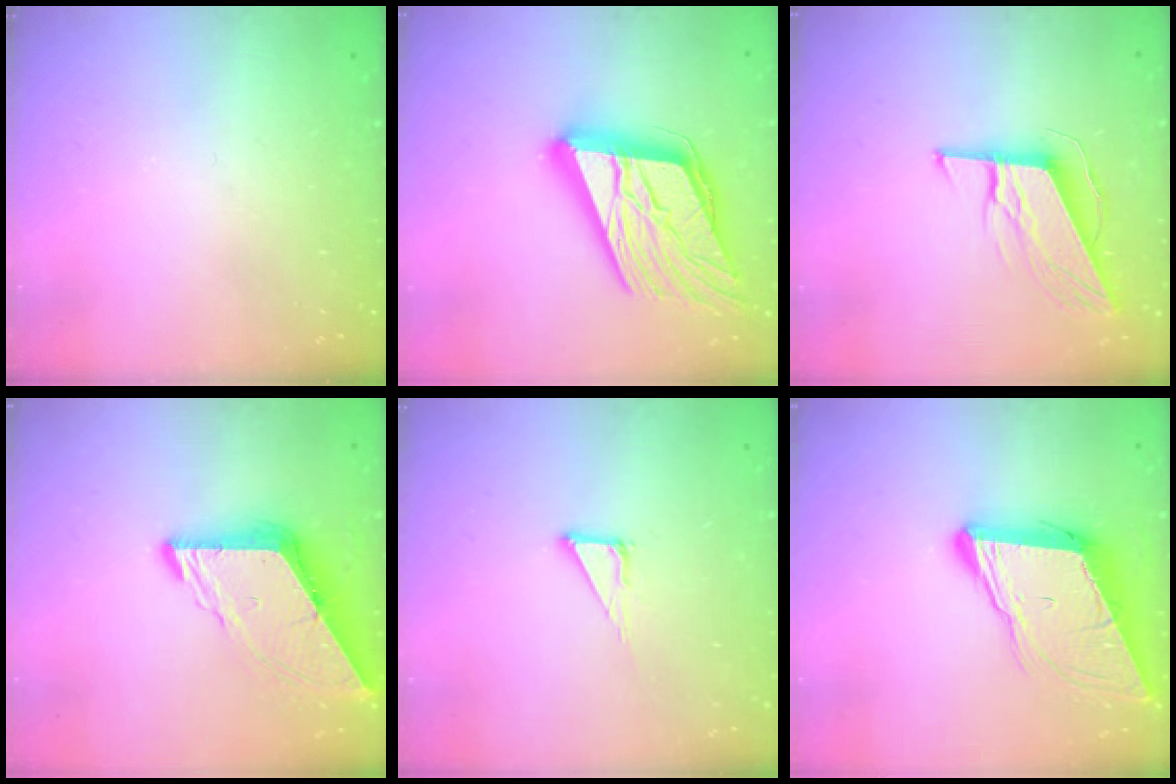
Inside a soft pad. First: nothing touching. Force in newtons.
{"total": 27.8, "press": 27.3, "slide": 5.1}
{"total": 9.7, "press": 9.5, "slide": 1.9}
{"total": 9.9, "press": 9.9, "slide": 1.1}
{"total": 4.7, "press": 4.7, "slide": 0.2}
{"total": 11.7, "press": 11.1, "slide": 3.5}